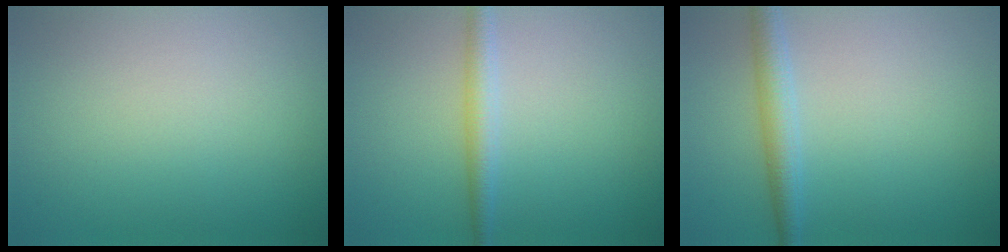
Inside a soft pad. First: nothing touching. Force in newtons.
{"total": 2.2, "press": 2.2, "slide": 0.0}
{"total": 2.6, "press": 2.6, "slide": 0.0}